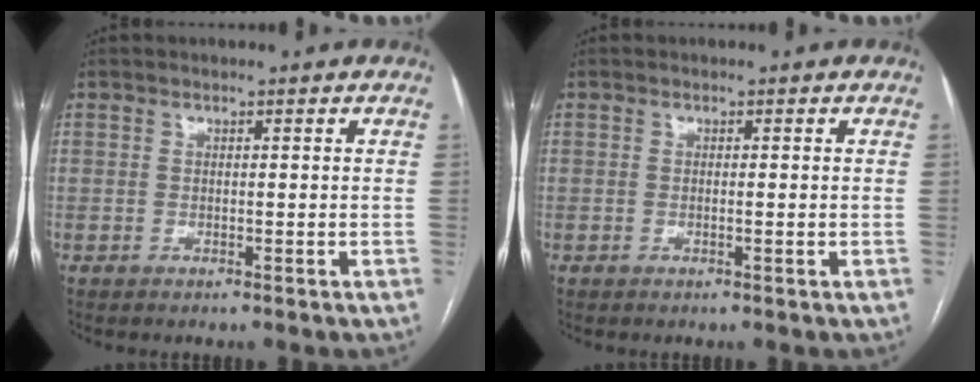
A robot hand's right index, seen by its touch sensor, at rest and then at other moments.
{"total": 0.9, "force": [-0.2, -0.2, 0.8], "torque": [-0.014, 0.000, -0.002]}